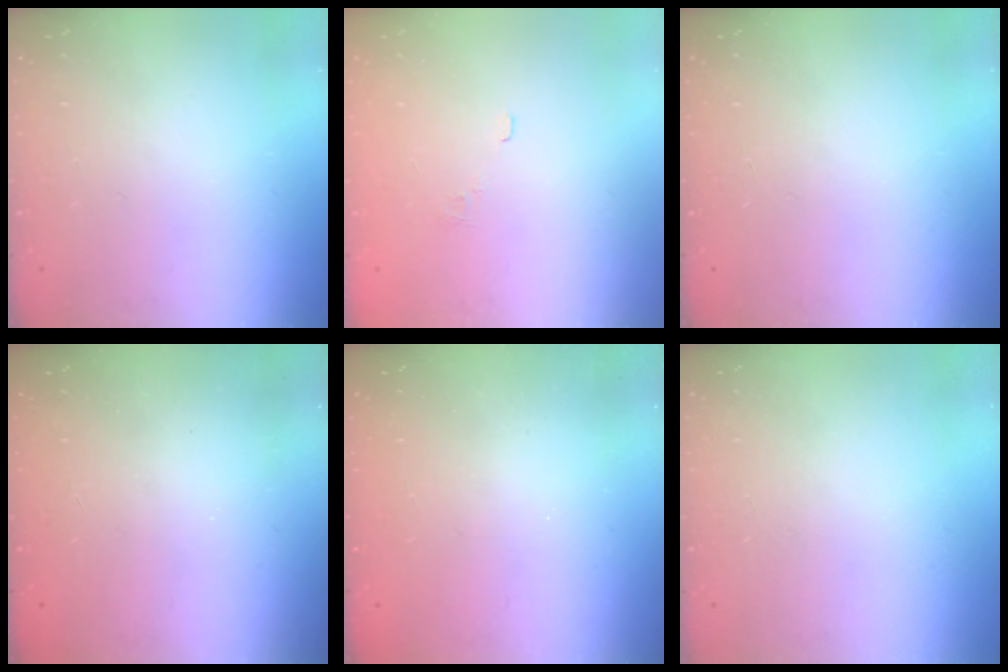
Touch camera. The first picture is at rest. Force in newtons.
{"total": 1.8, "press": 1.3, "slide": 1.2}
{"total": 0.0}
{"total": 2.4, "press": 2.3, "slide": 0.8}
{"total": 2.6, "press": 2.5, "slide": 0.8}
{"total": 0.0}